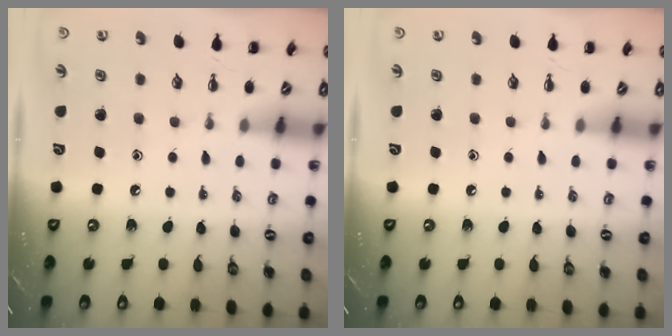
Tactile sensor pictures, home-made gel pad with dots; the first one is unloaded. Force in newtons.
{"total": 0.0}